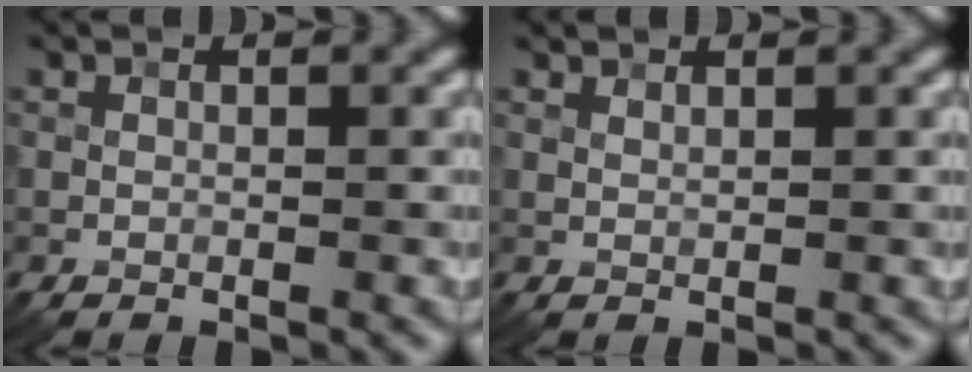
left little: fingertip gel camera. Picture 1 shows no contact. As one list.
[{"total": 0.7, "force": [0.7, 0.1, 0.1], "torque": [-0.004, 0.000, 0.014]}]